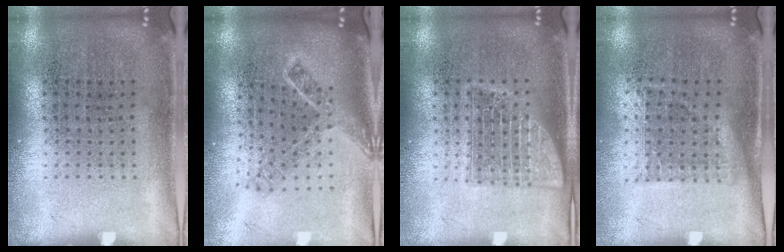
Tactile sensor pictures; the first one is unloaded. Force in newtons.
{"total": 1.9, "press": 1.3, "slide": 1.4}
{"total": 2.1, "press": 2.0, "slide": 0.3}
{"total": 1.1, "press": 0.9, "slide": 0.7}